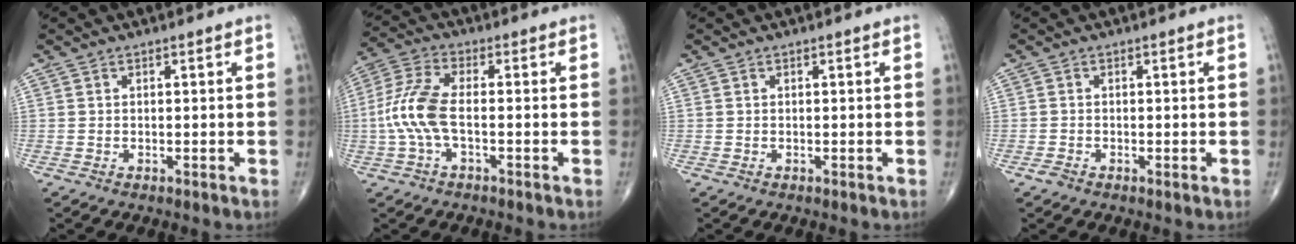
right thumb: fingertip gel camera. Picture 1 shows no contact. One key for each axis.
{"total": 8.7, "fx": -1.4, "fy": 3.4, "fz": 7.9, "tx": -0.199, "ty": 0.023, "tz": -0.034}
{"total": 0.0}
{"total": 1.0, "fx": -0.6, "fy": 0.5, "fz": 0.7, "tx": -0.017, "ty": -0.001, "tz": -0.014}